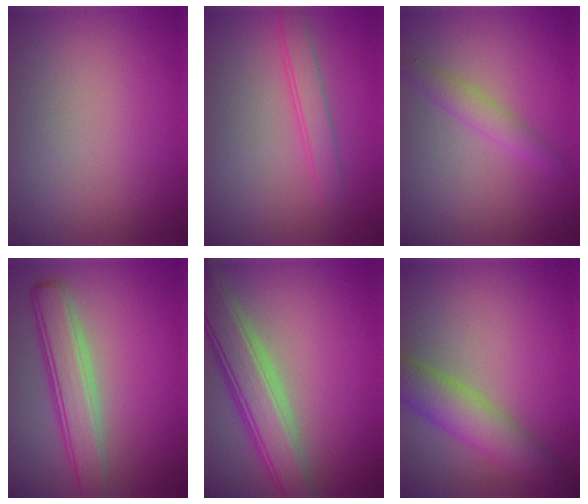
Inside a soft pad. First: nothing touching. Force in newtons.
{"total": 2.0, "press": 2.0, "slide": 0.2}
{"total": 1.9, "press": 1.9, "slide": 0.1}
{"total": 4.8, "press": 4.8, "slide": 0.4}
{"total": 6.4, "press": 6.4, "slide": 0.4}
{"total": 5.0, "press": 5.0, "slide": 0.1}